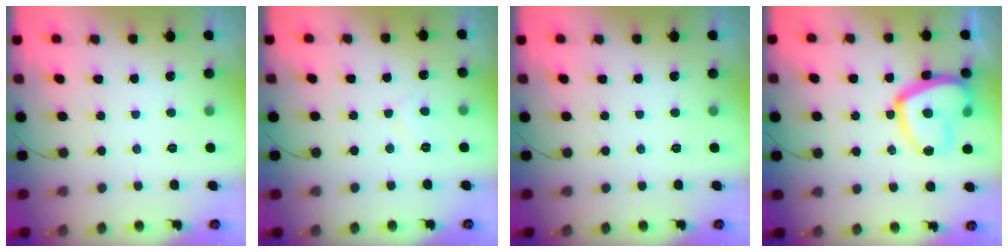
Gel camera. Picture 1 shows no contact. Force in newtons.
{"total": 3.0, "press": 3.0, "slide": 0.3}
{"total": 0.0}
{"total": 17.0, "press": 16.9, "slide": 1.7}